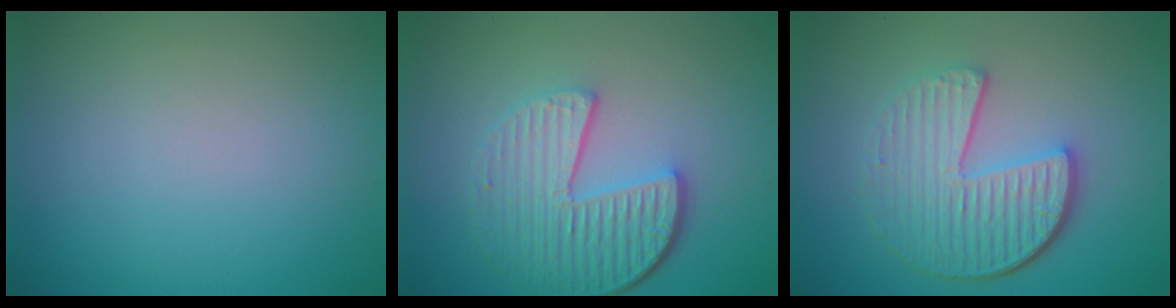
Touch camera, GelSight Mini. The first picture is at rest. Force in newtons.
{"total": 5.8, "press": 4.1, "slide": 4.0}
{"total": 6.1, "press": 4.3, "slide": 4.3}